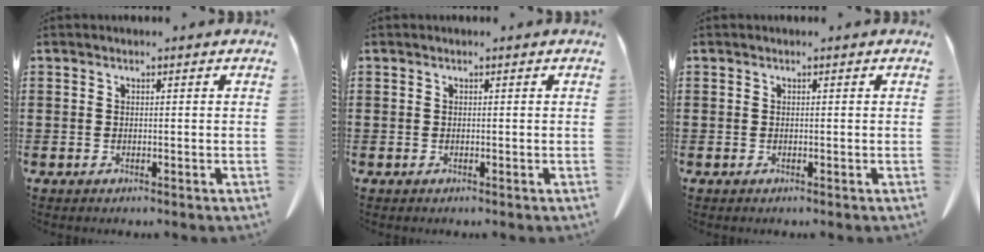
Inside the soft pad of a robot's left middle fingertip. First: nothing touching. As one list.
[{"total": 0.0}, {"total": 0.0}]